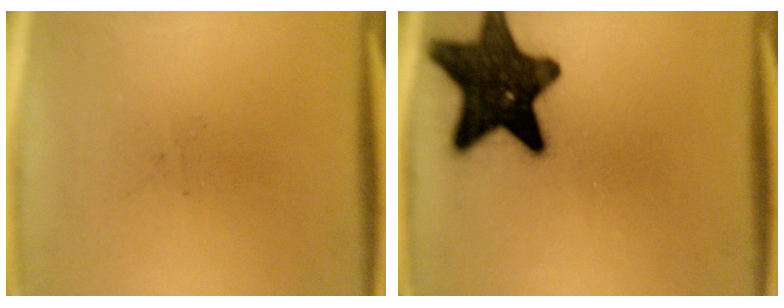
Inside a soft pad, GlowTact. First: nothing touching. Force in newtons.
{"total": 17.4}